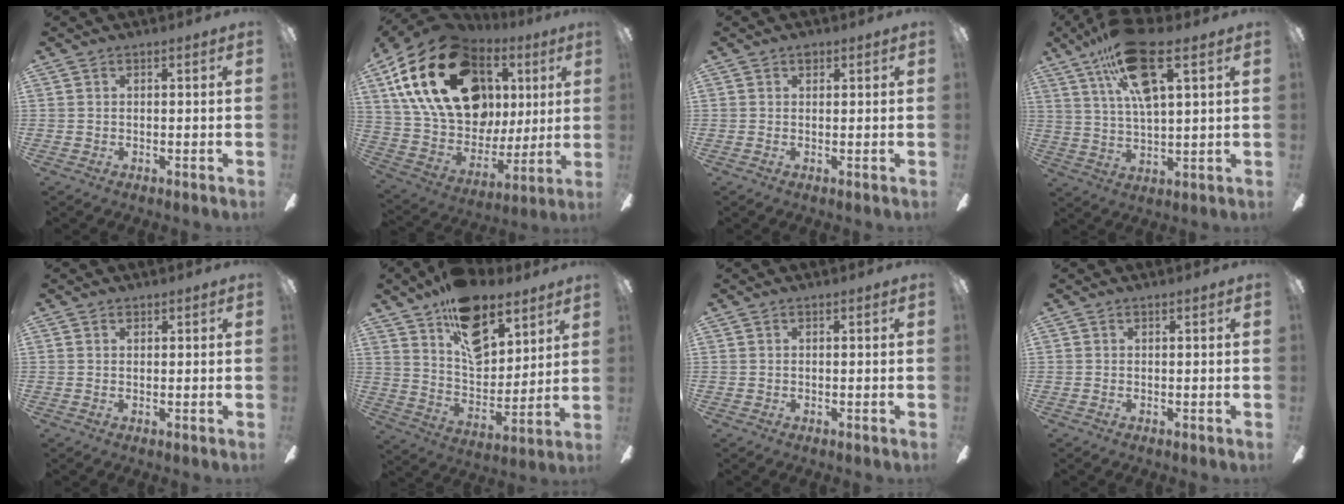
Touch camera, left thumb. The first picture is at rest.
{"total": 28.0, "force": [11.7, 17.6, 18.4], "torque": [-0.366, -0.046, 0.221]}
{"total": 1.2, "force": [0.7, 0.8, 0.5], "torque": [-0.004, 0.000, 0.011]}
{"total": 16.1, "force": [8.8, 5.2, 12.4], "torque": [-0.224, -0.019, 0.152]}
{"total": 0.8, "force": [0.5, 0.5, 0.4], "torque": [-0.009, 0.002, 0.009]}
{"total": 17.6, "force": [11.7, 9.6, 9.0], "torque": [-0.139, -0.063, 0.208]}
{"total": 0.0}
{"total": 0.0}